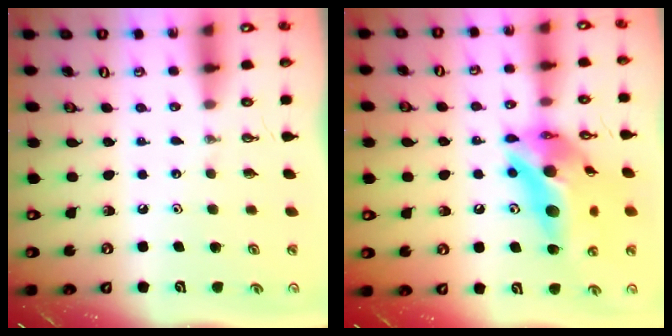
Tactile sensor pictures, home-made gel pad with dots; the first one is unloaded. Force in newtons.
{"total": 20.2, "press": 19.9, "slide": 3.7}